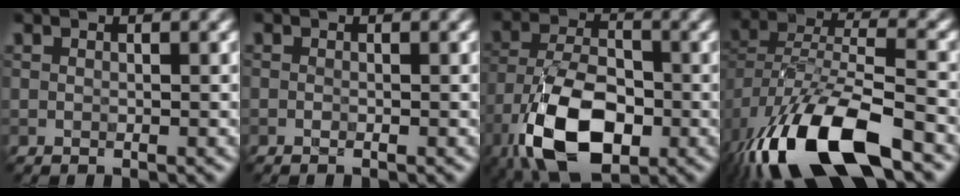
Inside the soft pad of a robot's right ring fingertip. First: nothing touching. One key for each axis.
{"total": 0.0}
{"total": 10.5, "fx": -4.9, "fy": 5.4, "fz": 7.6, "tx": -0.156, "ty": -0.012, "tz": -0.096}
{"total": 12.8, "fx": -7.2, "fy": 5.3, "fz": 9.1, "tx": -0.187, "ty": -0.016, "tz": -0.130}